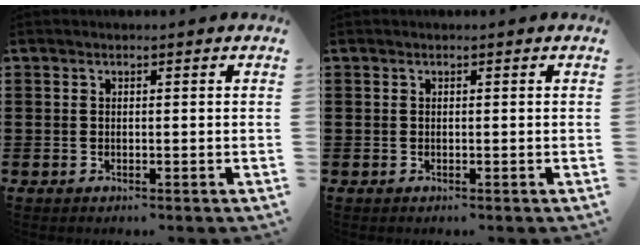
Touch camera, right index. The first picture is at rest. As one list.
[{"total": 0.0}]